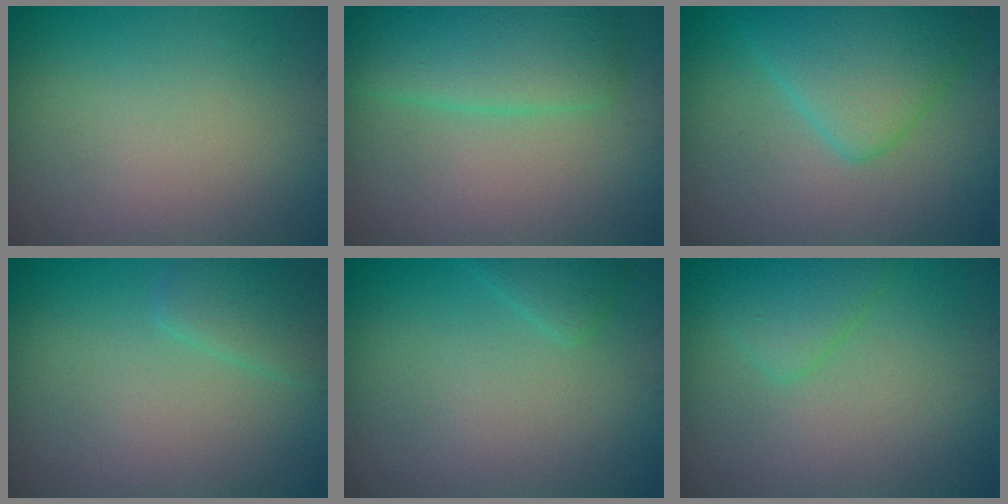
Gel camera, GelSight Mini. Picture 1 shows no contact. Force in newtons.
{"total": 4.8, "press": 4.8, "slide": 0.1}
{"total": 5.7, "press": 5.6, "slide": 0.3}
{"total": 2.3, "press": 2.3, "slide": 0.2}
{"total": 1.6, "press": 1.6, "slide": 0.1}
{"total": 2.3, "press": 2.3, "slide": 0.2}